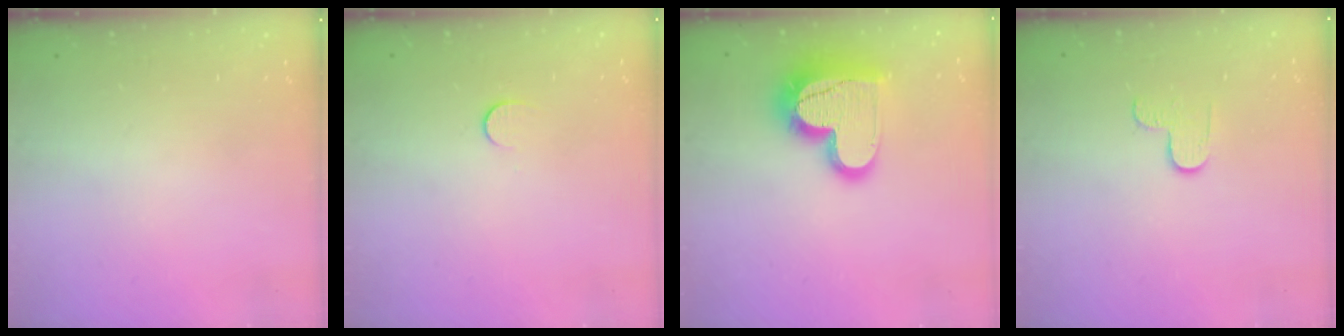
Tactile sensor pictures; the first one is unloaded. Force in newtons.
{"total": 5.2, "press": 5.2, "slide": 0.5}
{"total": 18.1, "press": 18.1, "slide": 1.4}
{"total": 2.9, "press": 2.9, "slide": 0.3}